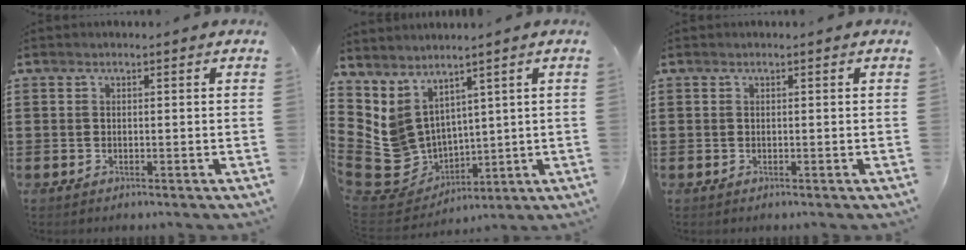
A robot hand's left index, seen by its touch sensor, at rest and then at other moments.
{"total": 7.0, "force": [1.9, 6.4, 2.3], "torque": [-0.107, -0.031, 0.041]}
{"total": 0.0}